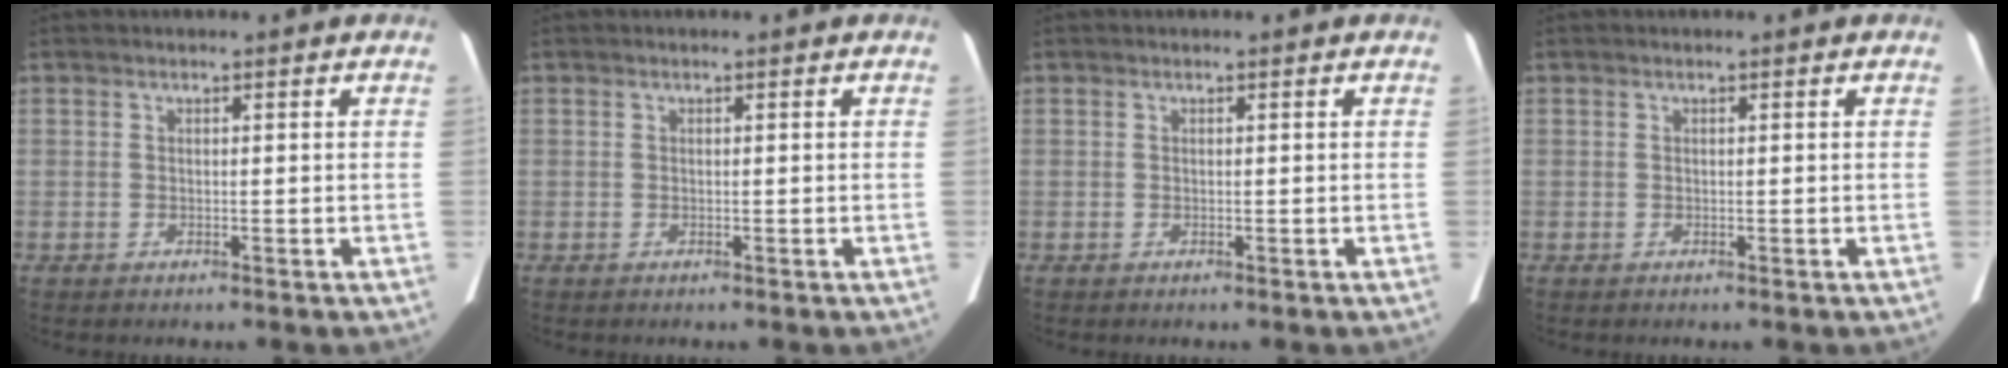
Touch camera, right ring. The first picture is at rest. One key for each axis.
{"total": 0.0}
{"total": 0.0}
{"total": 0.0}